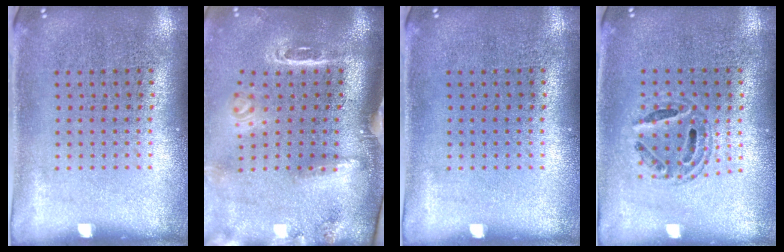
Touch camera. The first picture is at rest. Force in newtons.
{"total": 3.2, "press": 2.2, "slide": 2.3}
{"total": 0.0}
{"total": 0.8, "press": 0.8, "slide": 0.1}